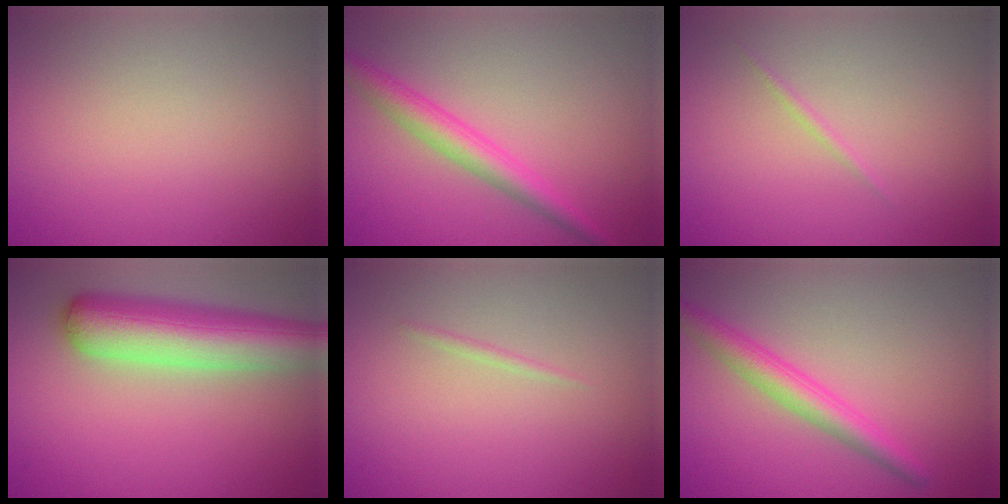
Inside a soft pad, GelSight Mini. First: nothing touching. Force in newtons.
{"total": 3.4, "press": 3.4, "slide": 0.1}
{"total": 0.6, "press": 0.6, "slide": 0.0}
{"total": 8.1, "press": 8.1, "slide": 0.4}
{"total": 0.5, "press": 0.5, "slide": 0.0}
{"total": 3.3, "press": 3.3, "slide": 0.2}